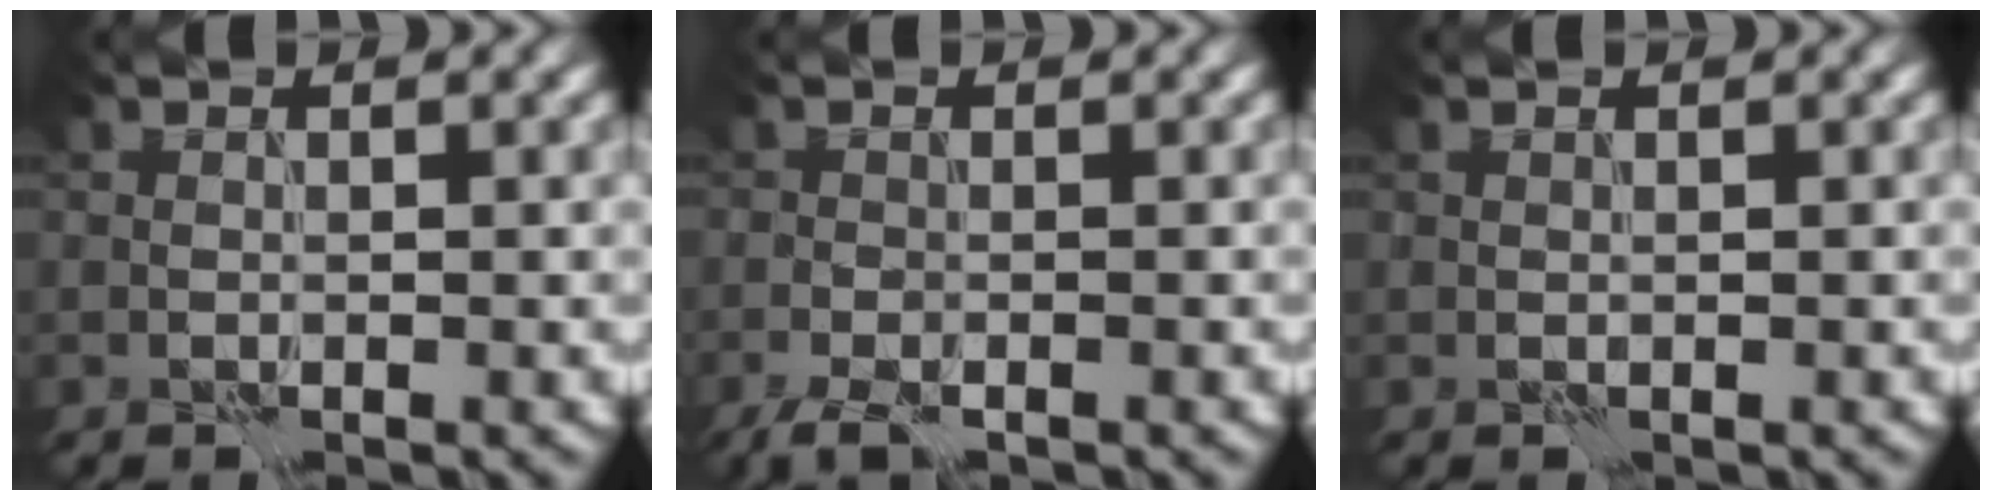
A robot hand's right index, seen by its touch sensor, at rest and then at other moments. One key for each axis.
{"total": 2.7, "fx": -2.1, "fy": 0.6, "fz": 1.6, "tx": -0.031, "ty": -0.006, "tz": -0.042}
{"total": 0.0}